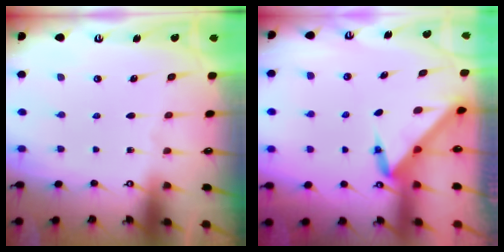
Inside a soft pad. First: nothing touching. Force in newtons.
{"total": 3.0, "press": 3.0, "slide": 0.1}